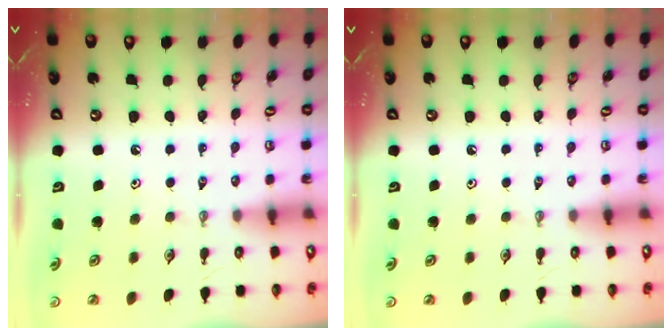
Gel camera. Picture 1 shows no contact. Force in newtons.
{"total": 0.0}